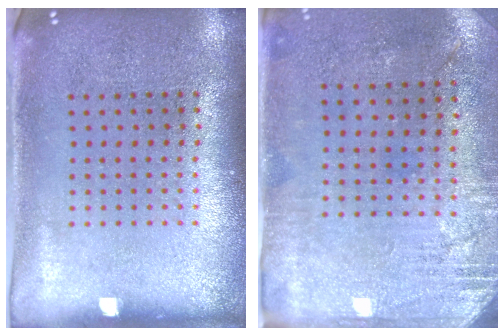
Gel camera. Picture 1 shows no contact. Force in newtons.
{"total": 2.7, "press": 2.3, "slide": 1.4}